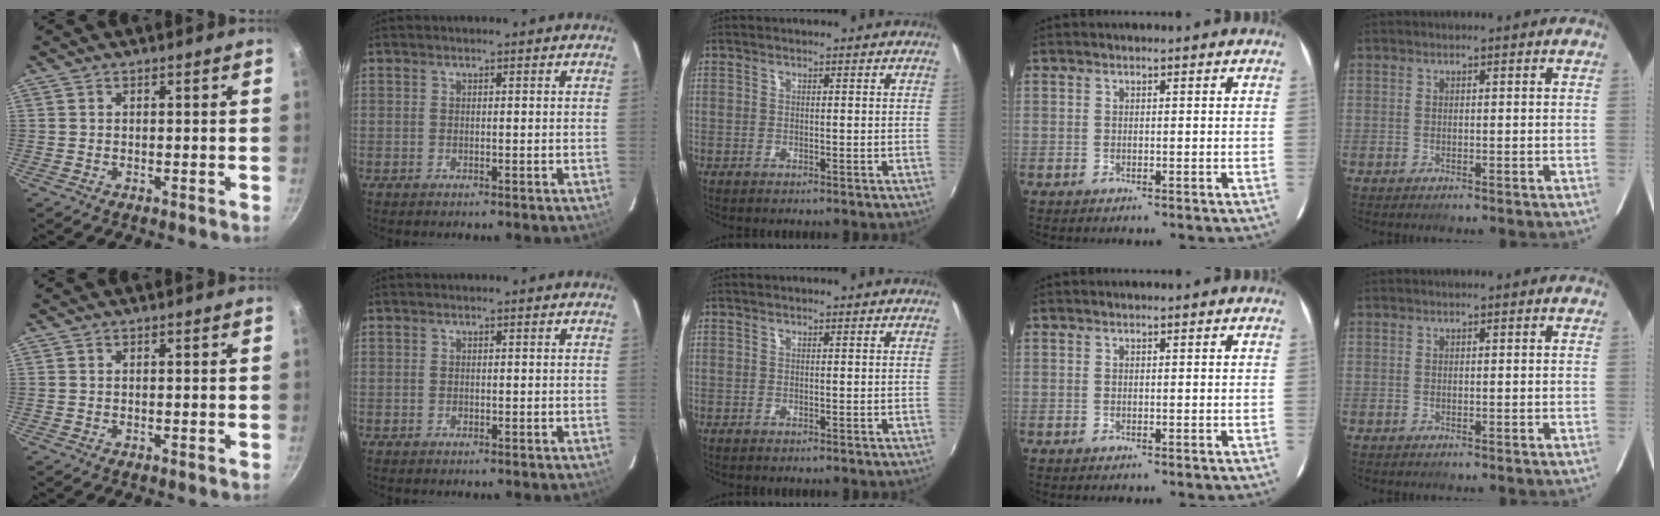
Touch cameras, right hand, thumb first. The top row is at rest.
{"index": {"total": 0.6, "force": [-0.2, 0.5, 0.2], "torque": [-0.002, 0.000, -0.003]}}